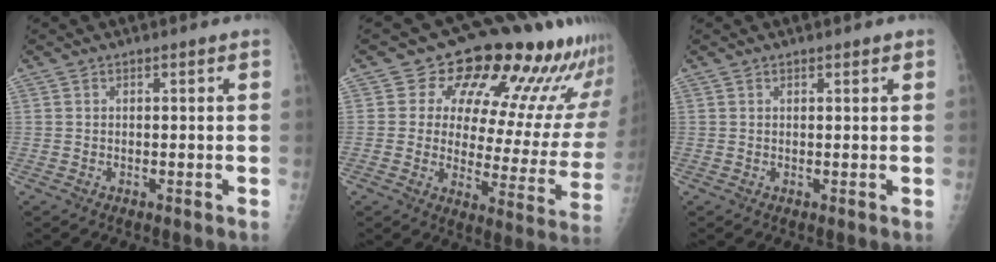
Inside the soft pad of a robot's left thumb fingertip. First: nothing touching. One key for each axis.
{"total": 20.3, "fx": 15.4, "fy": 8.2, "fz": 10.3, "tx": -0.079, "ty": -0.102, "tz": 0.184}
{"total": 0.8, "fx": 0.6, "fy": 0.2, "fz": 0.4, "tx": -0.004, "ty": -0.002, "tz": 0.008}